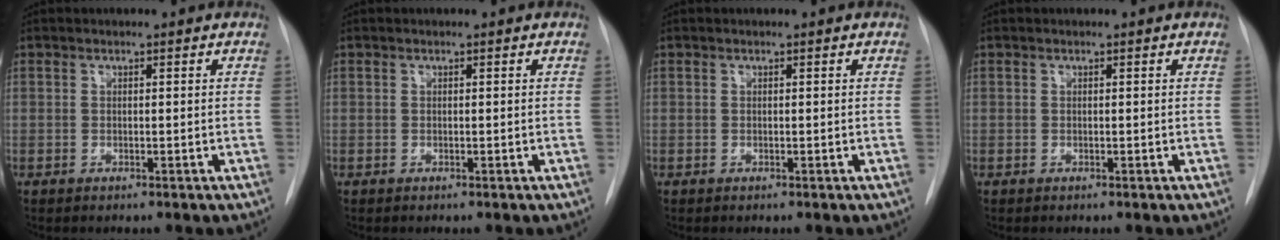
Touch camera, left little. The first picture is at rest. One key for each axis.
{"total": 0.0}
{"total": 0.0}
{"total": 0.0}